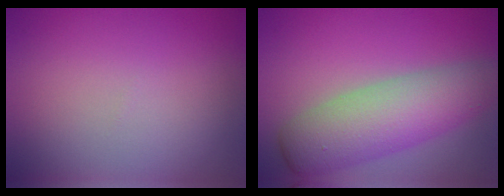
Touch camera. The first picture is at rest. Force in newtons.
{"total": 7.2, "press": 7.2, "slide": 0.2}